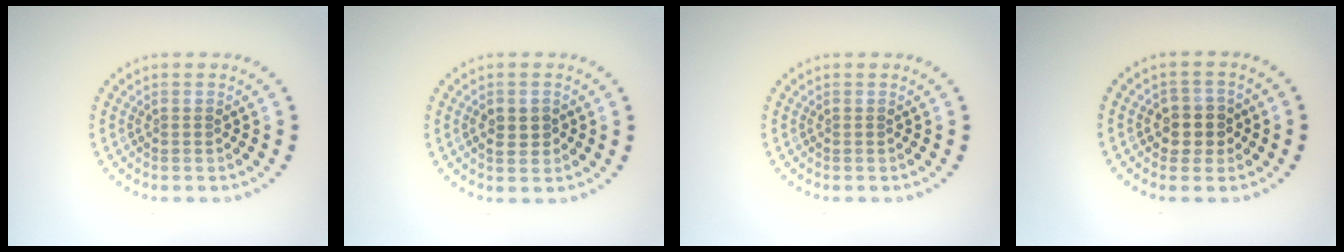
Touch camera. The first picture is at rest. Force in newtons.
{"total": 2.2, "press": 2.2, "slide": 0.1}
{"total": 0.0}
{"total": 2.8, "press": 2.7, "slide": 0.9}